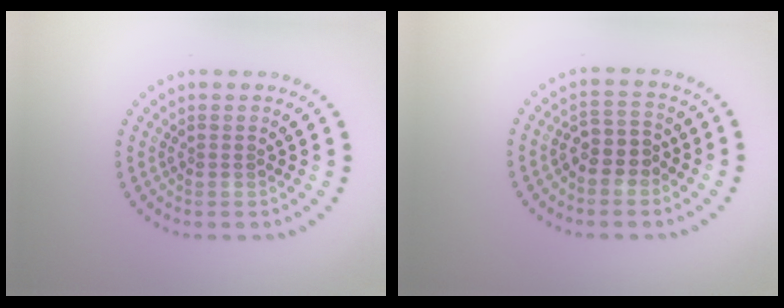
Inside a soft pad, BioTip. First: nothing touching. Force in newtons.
{"total": 2.5, "press": 2.3, "slide": 1.0}